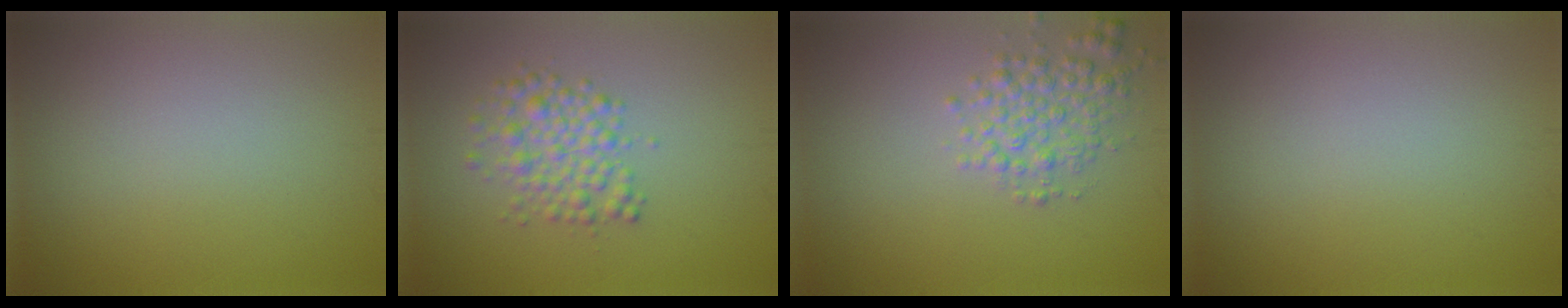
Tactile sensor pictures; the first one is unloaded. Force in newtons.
{"total": 3.3, "press": 3.3, "slide": 0.0}
{"total": 3.0, "press": 3.0, "slide": 0.1}
{"total": 0.0}